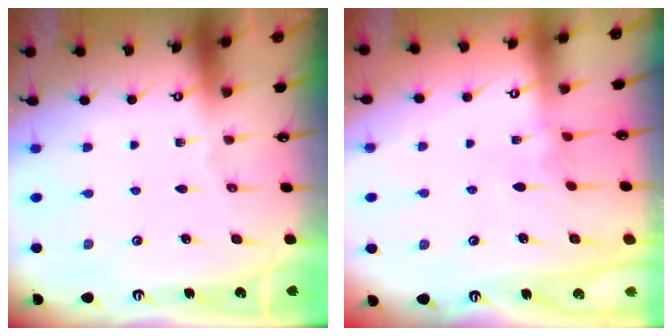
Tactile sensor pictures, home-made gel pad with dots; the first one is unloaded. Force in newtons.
{"total": 3.0, "press": 3.0, "slide": 0.3}